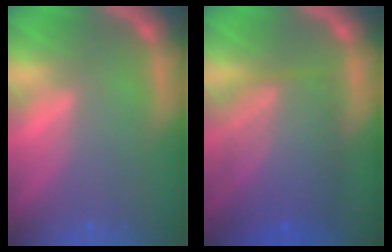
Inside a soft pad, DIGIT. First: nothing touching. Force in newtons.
{"total": 8.0}